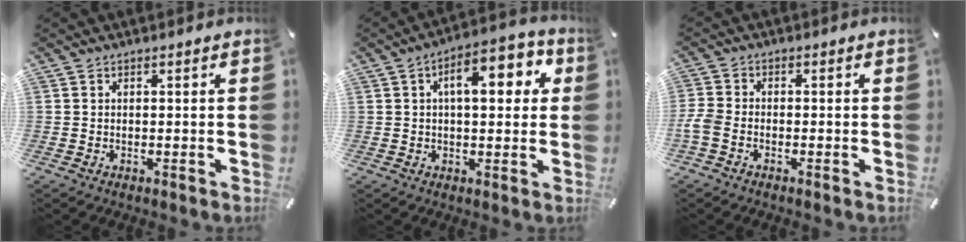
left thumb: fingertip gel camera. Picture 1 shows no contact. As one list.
[{"total": 10.8, "force": [3.1, 5.1, 9.0], "torque": [-0.126, -0.003, 0.044]}, {"total": 3.2, "force": [-1.7, 1.8, 2.0], "torque": [-0.045, 0.004, -0.033]}]